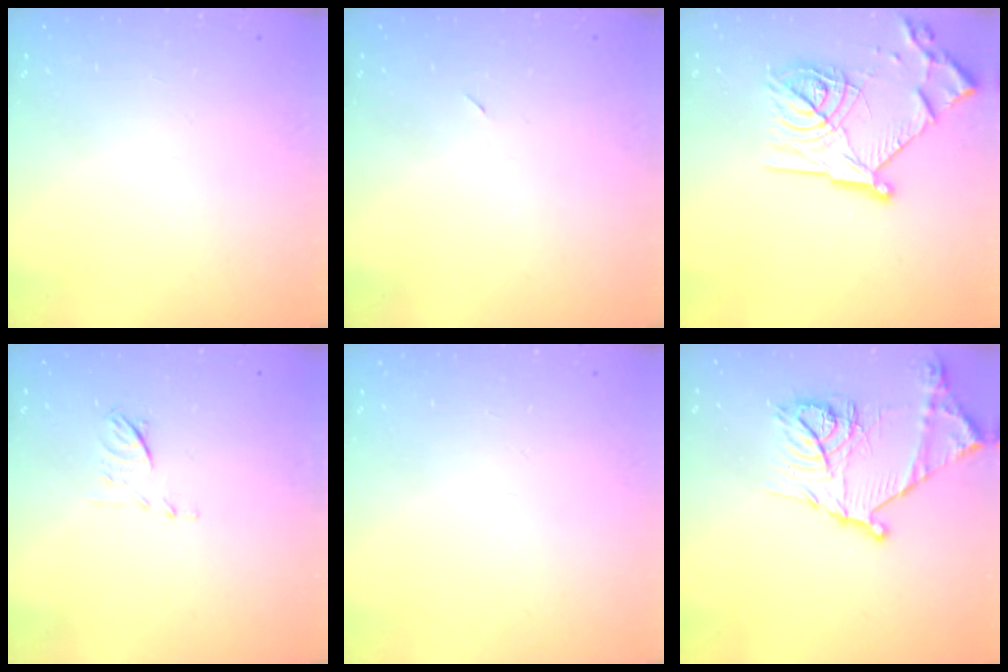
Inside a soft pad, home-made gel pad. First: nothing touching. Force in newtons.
{"total": 2.3, "press": 1.9, "slide": 1.2}
{"total": 21.2, "press": 21.2, "slide": 1.8}
{"total": 4.8, "press": 4.7, "slide": 0.9}
{"total": 0.0}
{"total": 18.7, "press": 18.6, "slide": 1.4}